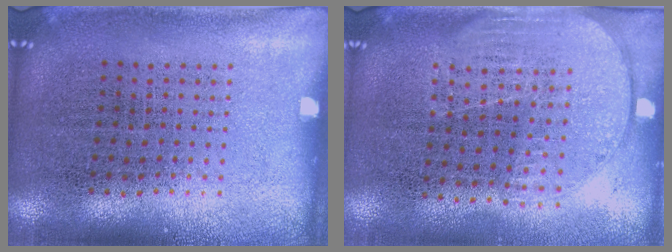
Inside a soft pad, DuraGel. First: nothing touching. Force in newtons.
{"total": 1.7, "press": 1.4, "slide": 0.8}